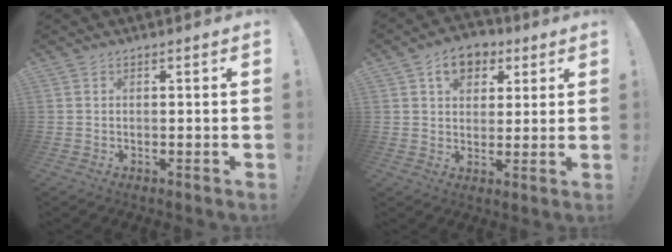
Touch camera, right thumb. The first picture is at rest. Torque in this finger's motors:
{"motor_torque": [0.70, 1.32, 0.22, 0.18, 0.01]}